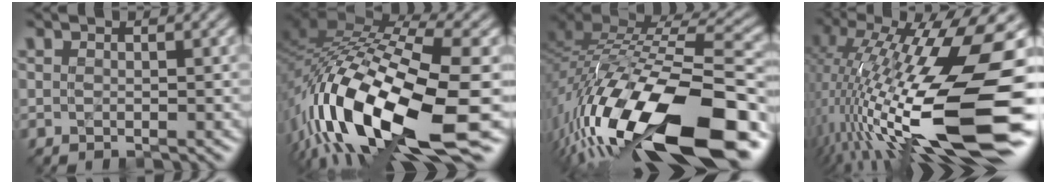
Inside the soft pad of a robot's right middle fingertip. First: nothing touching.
{"total": 16.6, "force": [-5.4, 5.3, 14.8], "torque": [-0.298, 0.000, -0.089]}
{"total": 18.9, "force": [-8.2, 7.3, 15.4], "torque": [-0.301, -0.025, -0.123]}
{"total": 16.1, "force": [-2.0, 4.7, 15.3], "torque": [-0.272, 0.016, -0.033]}